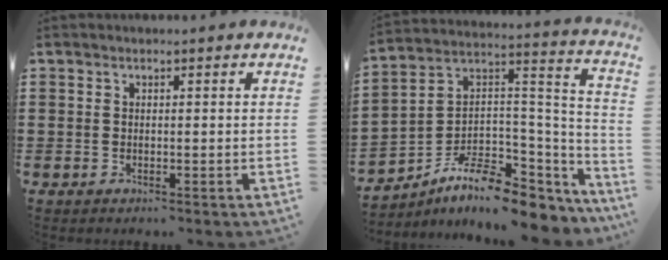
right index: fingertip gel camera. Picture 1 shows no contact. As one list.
[{"total": 9.4, "force": [-6.2, 4.5, 5.3], "torque": [-0.109, 0.003, -0.116]}]